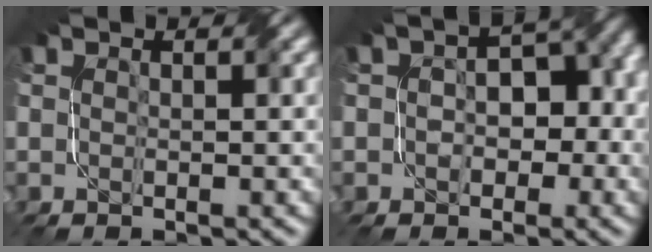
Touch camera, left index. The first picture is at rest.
{"total": 5.4, "force": [-1.3, 3.4, 4.1], "torque": [-0.041, 0.014, -0.018]}